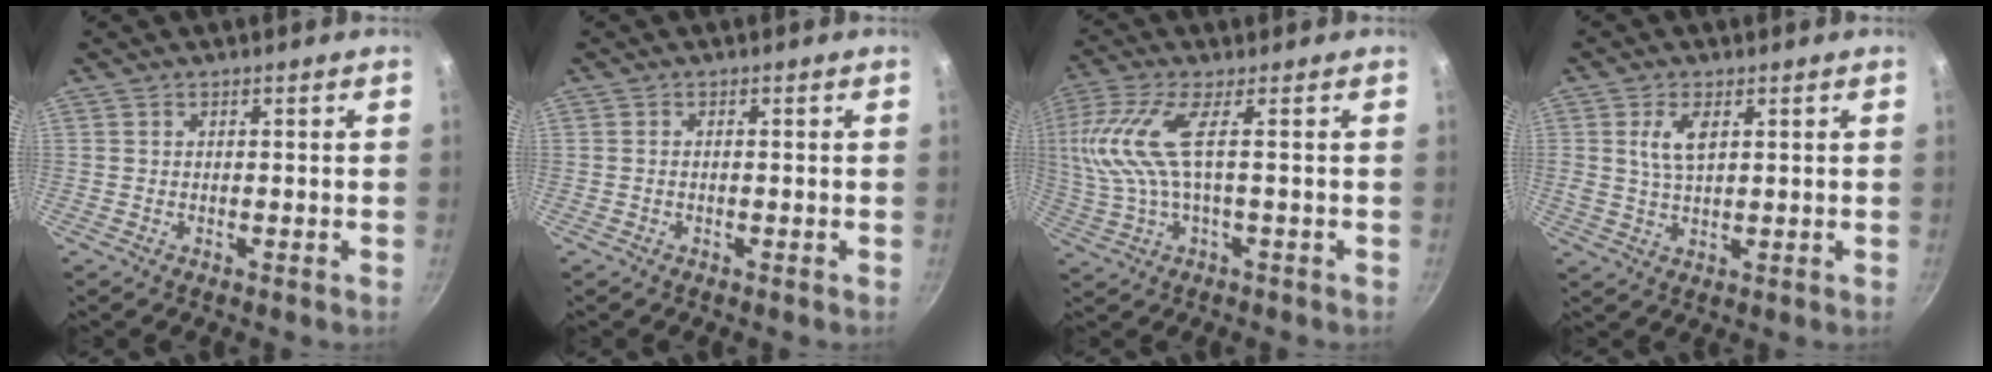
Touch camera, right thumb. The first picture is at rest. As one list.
[{"total": 0.5, "force": [-0.2, 0.2, 0.4], "torque": [-0.007, 0.004, -0.005]}, {"total": 10.3, "force": [1.0, 2.4, 9.9], "torque": [-0.226, 0.003, 0.028]}, {"total": 5.3, "force": [1.7, 2.5, 4.4], "torque": [-0.080, -0.007, 0.034]}]